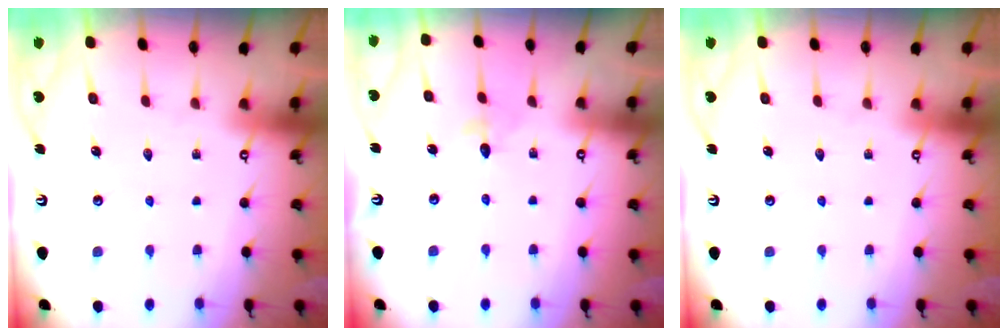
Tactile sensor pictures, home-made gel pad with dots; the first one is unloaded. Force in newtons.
{"total": 3.7, "press": 3.6, "slide": 0.5}
{"total": 0.0}